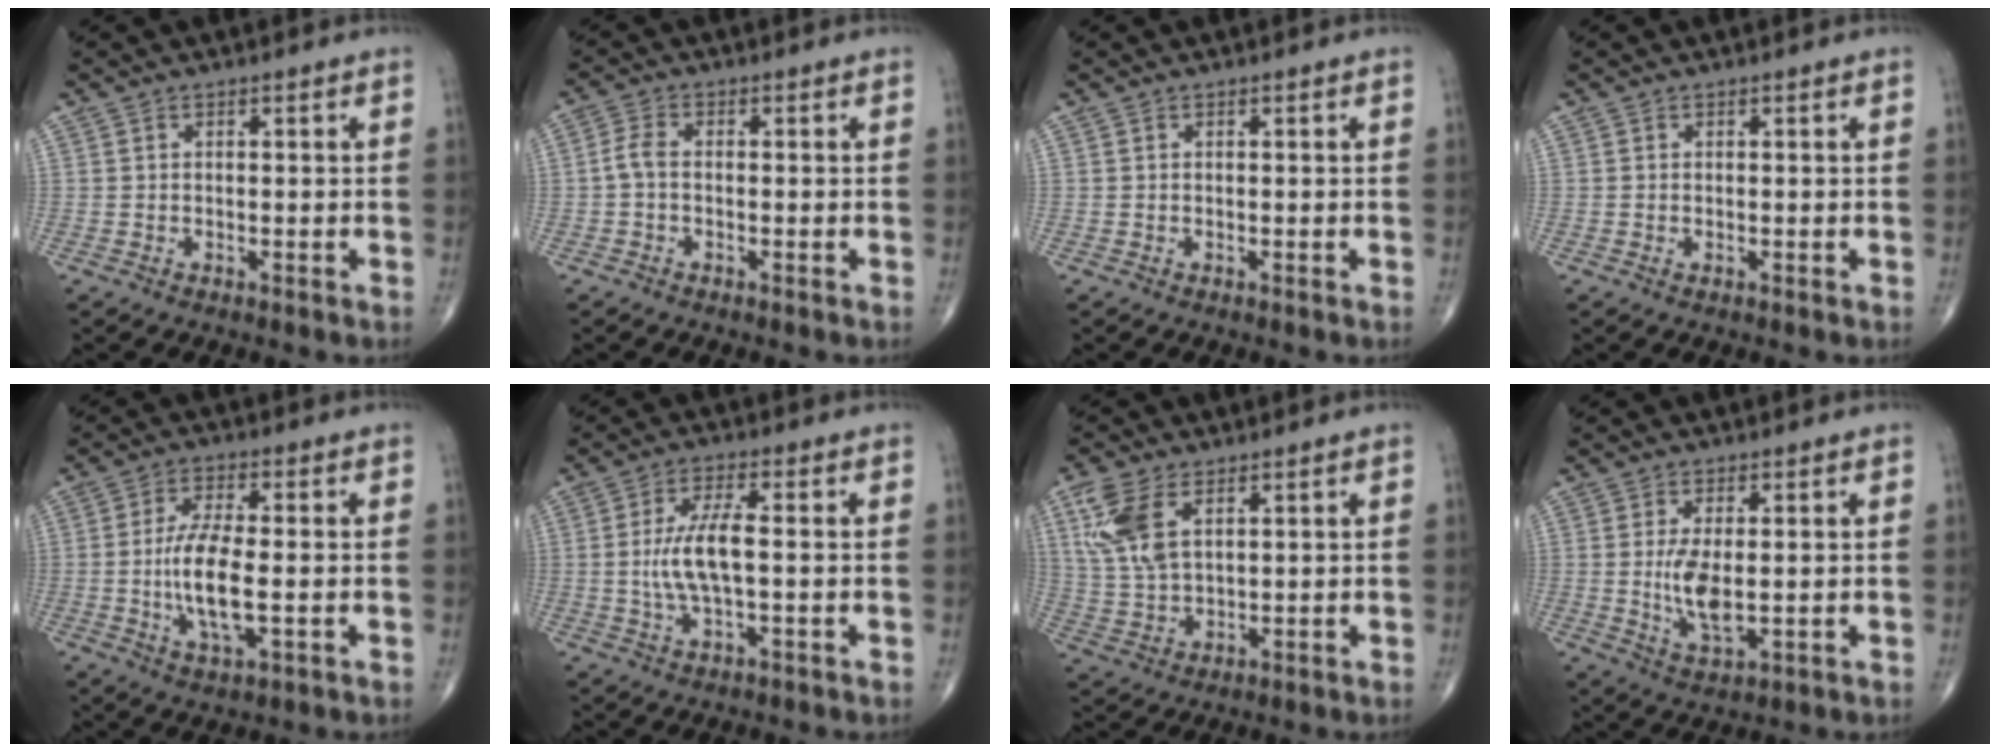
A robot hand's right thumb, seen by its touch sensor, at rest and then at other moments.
{"total": 2.8, "force": [-0.5, 1.6, 2.2], "torque": [-0.048, 0.007, -0.018]}
{"total": 0.0}
{"total": 0.0}
{"total": 10.1, "force": [-1.2, 3.5, 9.4], "torque": [-0.189, -0.003, -0.022]}
{"total": 8.0, "force": [-0.2, 2.5, 7.6], "torque": [-0.167, 0.007, -0.006]}
{"total": 9.5, "force": [3.9, 5.1, 7.1], "torque": [-0.159, -0.003, 0.084]}
{"total": 6.9, "force": [0.1, 2.9, 6.3], "torque": [-0.121, -0.017, 0.009]}